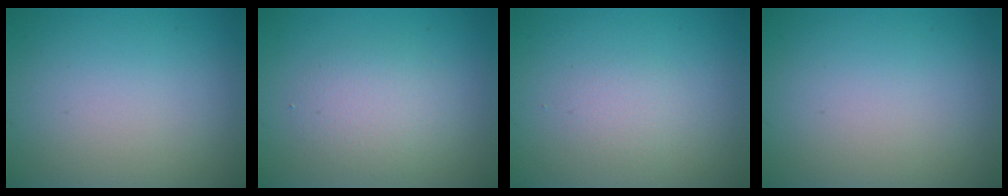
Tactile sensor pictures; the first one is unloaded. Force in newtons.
{"total": 2.6, "press": 2.6, "slide": 0.1}
{"total": 1.3, "press": 1.3, "slide": 0.0}
{"total": 0.0}